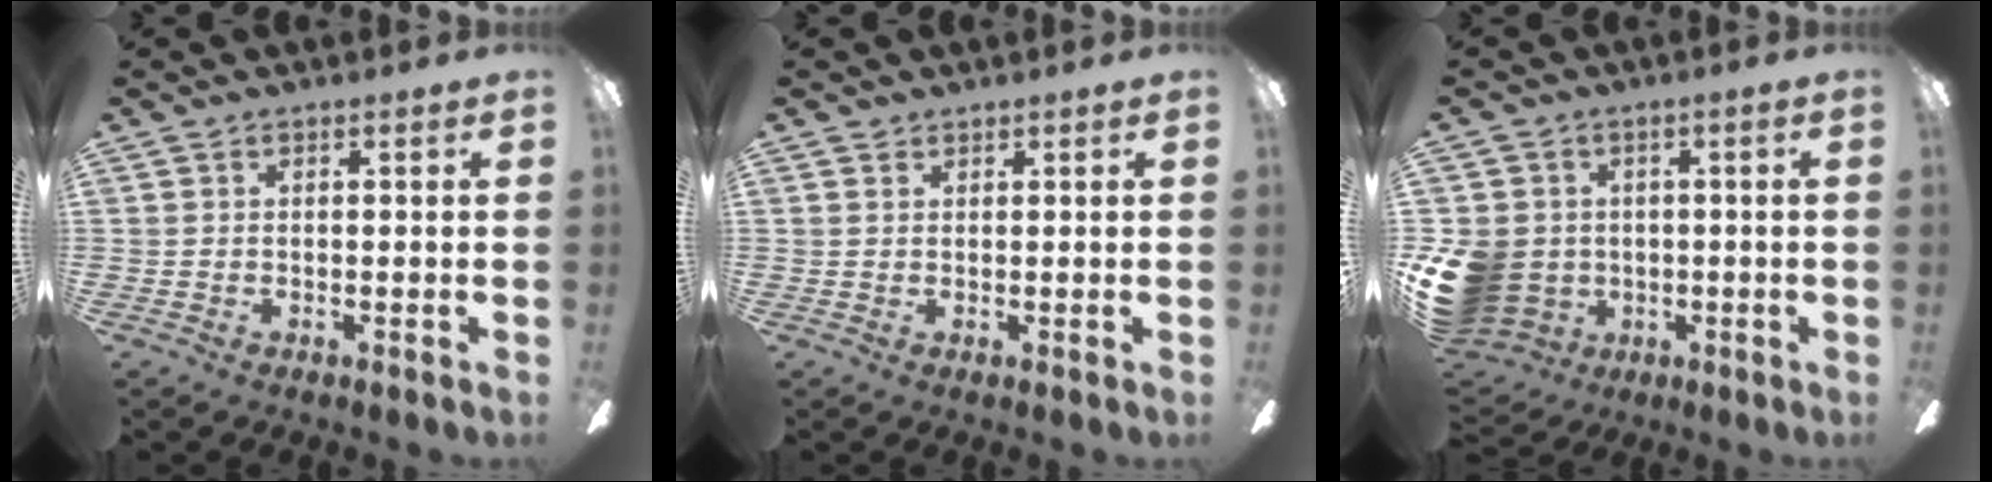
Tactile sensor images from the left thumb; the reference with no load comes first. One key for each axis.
{"total": 1.0, "fx": 0.7, "fy": 0.7, "fz": 0.1, "tx": -0.003, "ty": 0.002, "tz": 0.014}
{"total": 12.6, "fx": -1.8, "fy": 11.1, "fz": 5.6, "tx": -0.144, "ty": 0.012, "tz": -0.028}